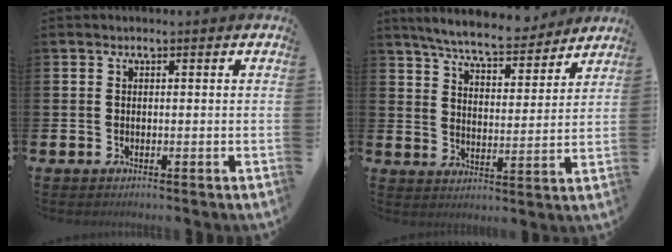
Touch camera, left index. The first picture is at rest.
{"total": 7.5, "force": [7.1, 1.0, 2.2], "torque": [-0.065, -0.045, 0.123]}